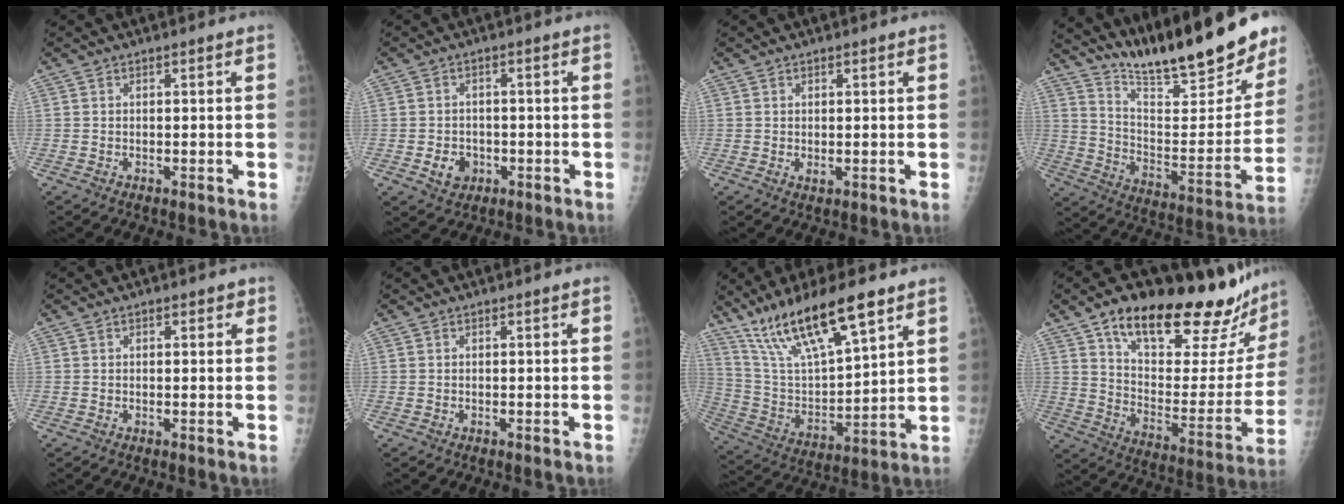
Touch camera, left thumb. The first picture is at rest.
{"total": 4.3, "force": [-1.4, 3.5, 1.9], "torque": [-0.016, 0.006, -0.016]}
{"total": 1.3, "force": [0.3, 0.6, 1.1], "torque": [-0.018, -0.005, 0.007]}
{"total": 25.3, "force": [20.9, 4.8, 13.4], "torque": [-0.171, -0.121, 0.316]}
{"total": 1.8, "force": [0.8, 1.0, 1.1], "torque": [-0.004, 0.000, 0.009]}
{"total": 0.0}
{"total": 19.4, "force": [13.0, 4.8, 13.6], "torque": [-0.233, -0.045, 0.253]}
{"total": 29.5, "force": [20.9, 9.6, 18.5], "torque": [-0.235, -0.074, 0.310]}